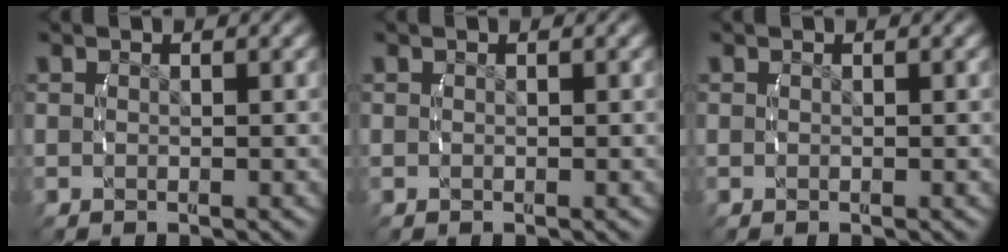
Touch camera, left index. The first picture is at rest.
{"total": 0.0}
{"total": 0.0}